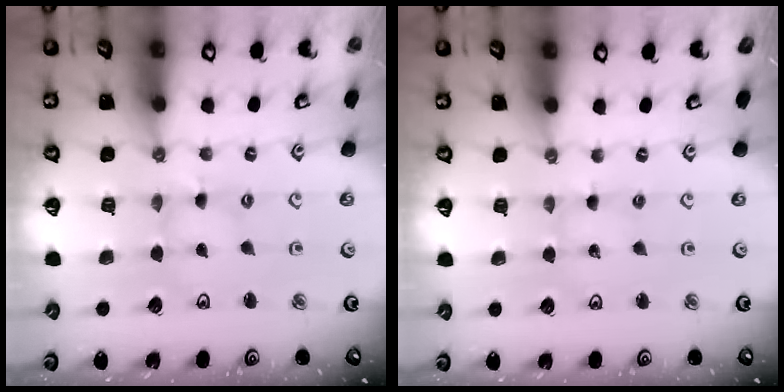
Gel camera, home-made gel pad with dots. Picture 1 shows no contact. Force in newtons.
{"total": 1.3, "press": 1.3, "slide": 0.2}